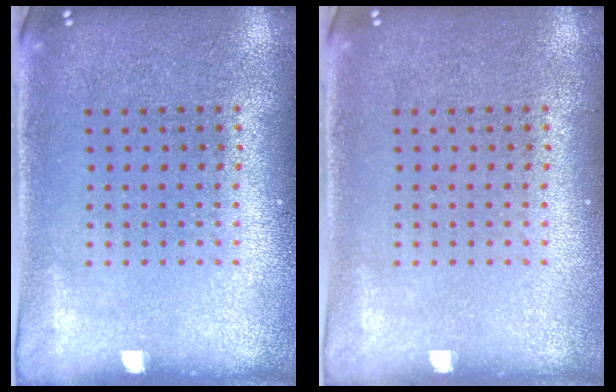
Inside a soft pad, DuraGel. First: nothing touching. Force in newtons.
{"total": 0.0}